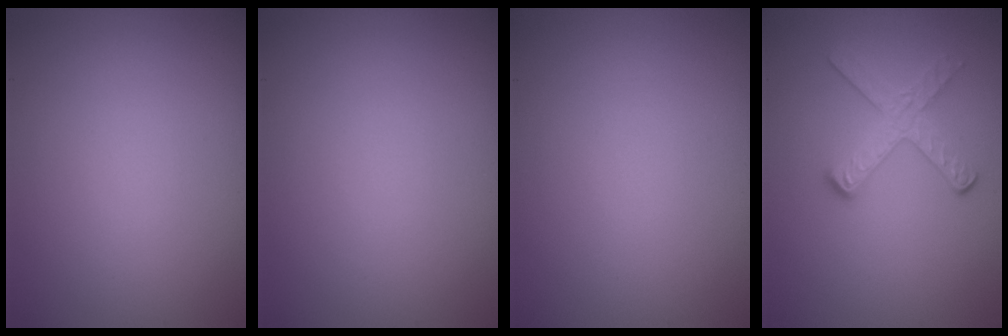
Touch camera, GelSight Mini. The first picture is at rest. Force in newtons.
{"total": 0.0}
{"total": 0.0}
{"total": 2.9, "press": 2.6, "slide": 1.3}